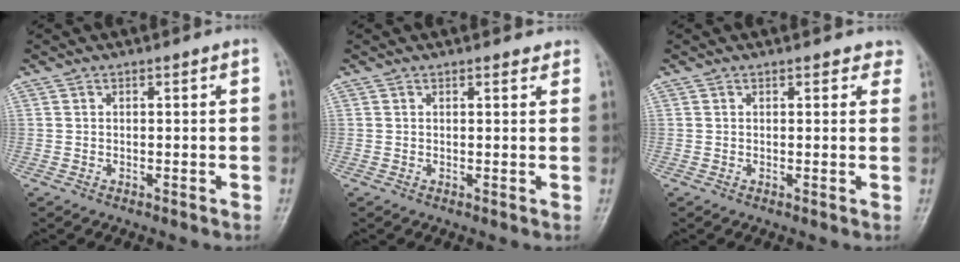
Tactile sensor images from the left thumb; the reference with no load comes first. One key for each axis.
{"total": 1.3, "fx": 1.1, "fy": 0.6, "fz": 0.3, "tx": 0.009, "ty": -0.004, "tz": 0.012}
{"total": 2.8, "fx": 2.3, "fy": 1.4, "fz": 0.6, "tx": 0.025, "ty": -0.007, "tz": 0.011}